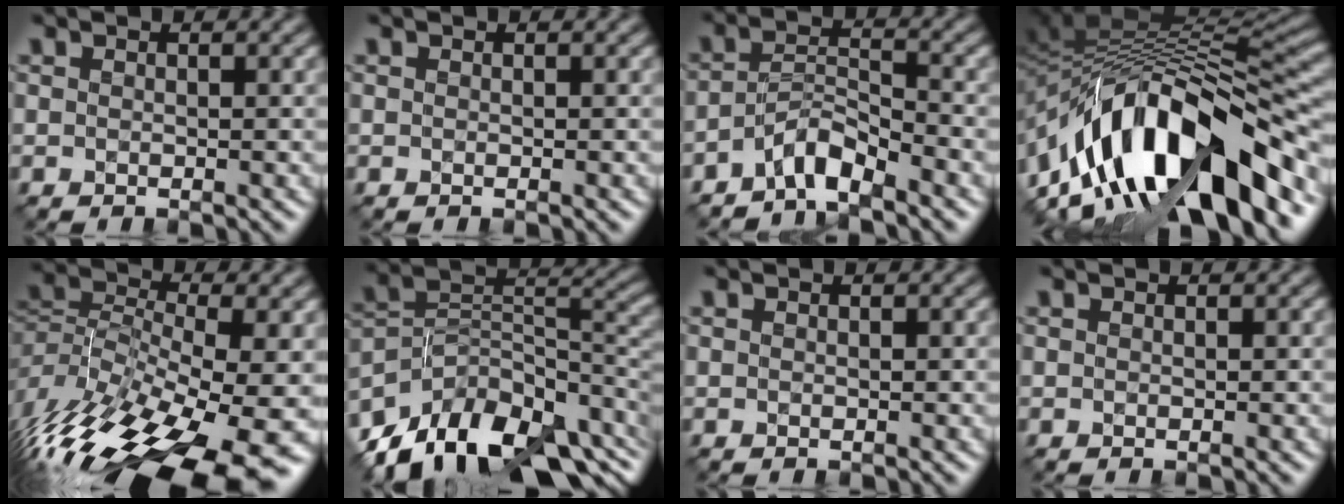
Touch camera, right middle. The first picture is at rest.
{"total": 0.0}
{"total": 3.5, "force": [-2.9, 0.8, 1.8], "torque": [-0.031, 0.011, -0.062]}
{"total": 14.5, "force": [-6.9, 6.4, 11.0], "torque": [-0.176, 0.020, -0.125]}
{"total": 16.2, "force": [-8.1, 6.7, 12.3], "torque": [-0.253, -0.012, -0.135]}
{"total": 14.9, "force": [-9.7, 7.7, 8.3], "torque": [-0.167, 0.006, -0.166]}
{"total": 0.0}
{"total": 0.0}